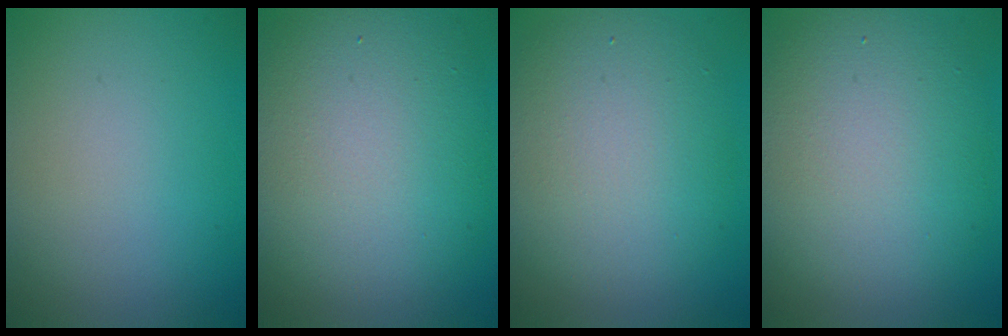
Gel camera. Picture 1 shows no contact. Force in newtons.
{"total": 10.3, "press": 10.3, "slide": 0.3}
{"total": 6.9, "press": 6.9, "slide": 0.5}
{"total": 8.9, "press": 8.9, "slide": 0.3}